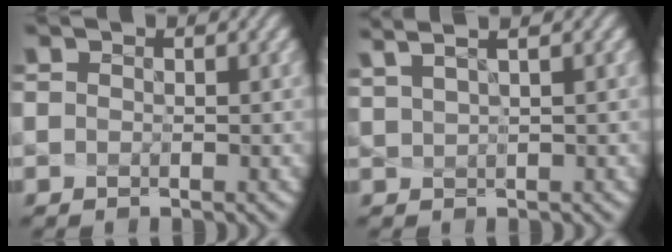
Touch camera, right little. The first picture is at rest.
{"total": 1.7, "force": [0.9, -1.4, -0.2], "torque": [-0.013, -0.009, 0.048]}